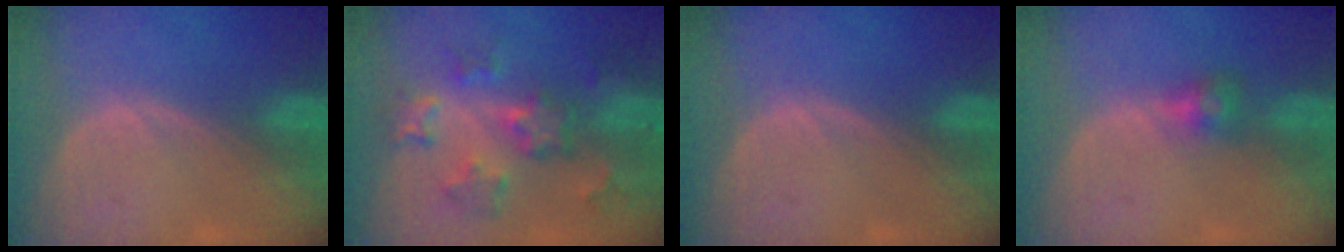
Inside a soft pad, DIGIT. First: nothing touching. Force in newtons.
{"total": 8.8, "press": 7.8, "slide": 4.0}
{"total": 0.0}
{"total": 2.8, "press": 2.7, "slide": 0.9}